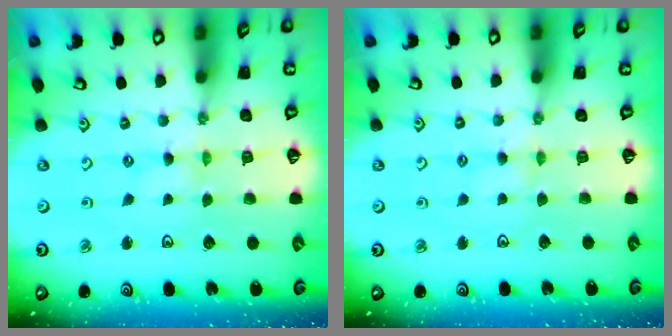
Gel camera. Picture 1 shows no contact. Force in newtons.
{"total": 4.6, "press": 4.6, "slide": 0.4}